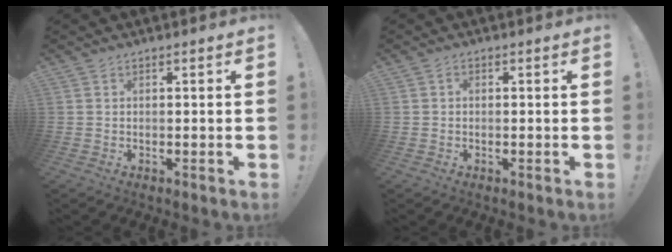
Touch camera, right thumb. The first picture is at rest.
{"total": 0.7, "force": [-0.3, 0.6, 0.3], "torque": [-0.008, 0.003, -0.006]}